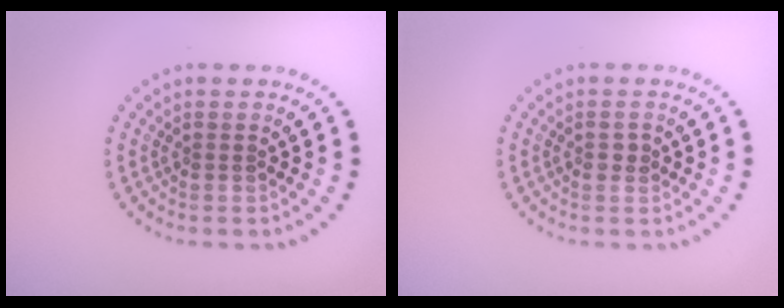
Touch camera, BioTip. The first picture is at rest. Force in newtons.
{"total": 1.0, "press": 1.0, "slide": 0.3}